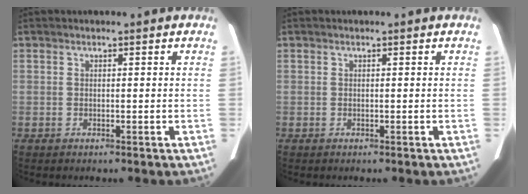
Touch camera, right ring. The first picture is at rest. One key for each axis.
{"total": 0.0}